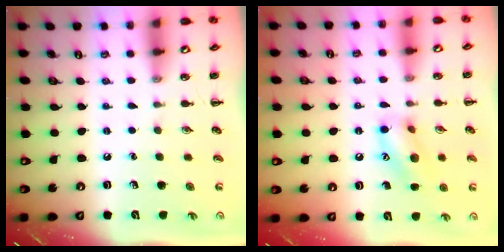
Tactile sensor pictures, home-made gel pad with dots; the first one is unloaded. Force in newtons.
{"total": 12.6, "press": 12.5, "slide": 1.6}